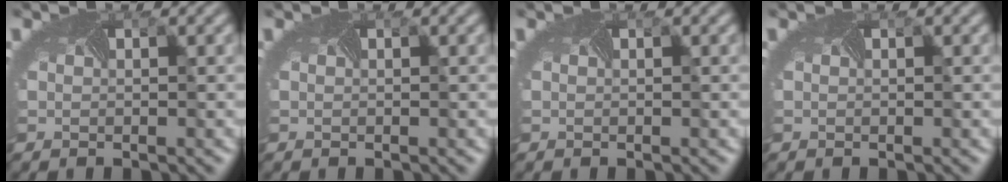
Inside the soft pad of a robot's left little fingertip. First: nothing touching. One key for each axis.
{"total": 0.0}
{"total": 0.0}
{"total": 0.0}